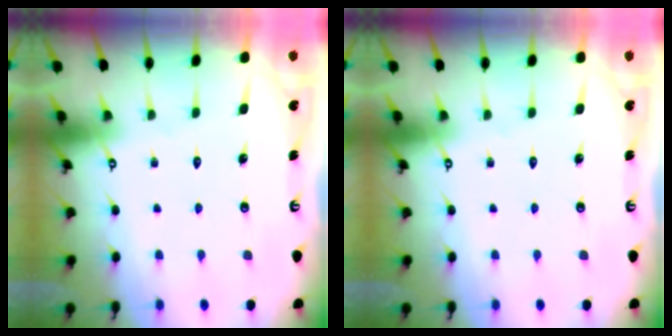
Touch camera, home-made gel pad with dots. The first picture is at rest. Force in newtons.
{"total": 0.0}